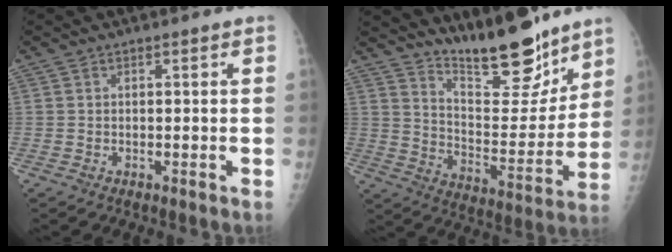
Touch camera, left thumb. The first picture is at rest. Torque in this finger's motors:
{"motor_torque": [0.40, 0.20, -0.07, -0.54, 0.08]}